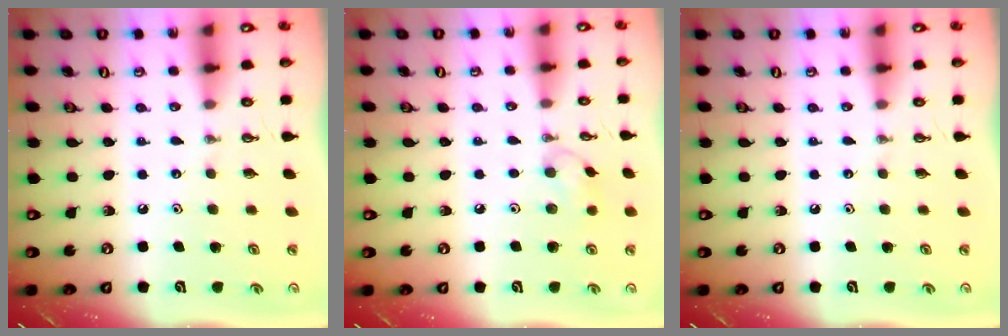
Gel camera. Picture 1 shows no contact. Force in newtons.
{"total": 6.8, "press": 6.6, "slide": 1.9}
{"total": 0.0}